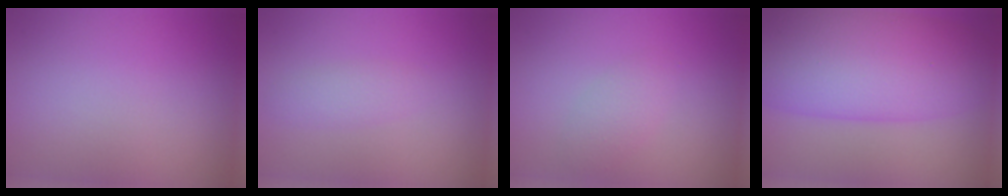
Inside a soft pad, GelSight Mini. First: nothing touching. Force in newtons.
{"total": 1.4, "press": 1.4, "slide": 0.0}
{"total": 1.7, "press": 1.7, "slide": 0.1}
{"total": 11.4, "press": 11.4, "slide": 0.2}